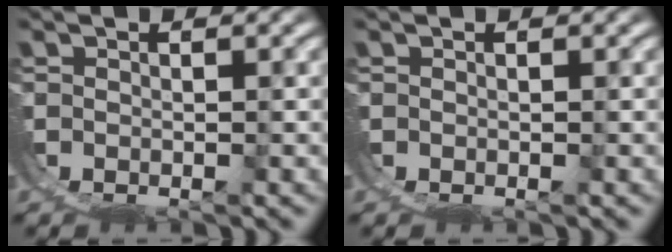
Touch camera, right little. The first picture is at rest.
{"total": 0.0}